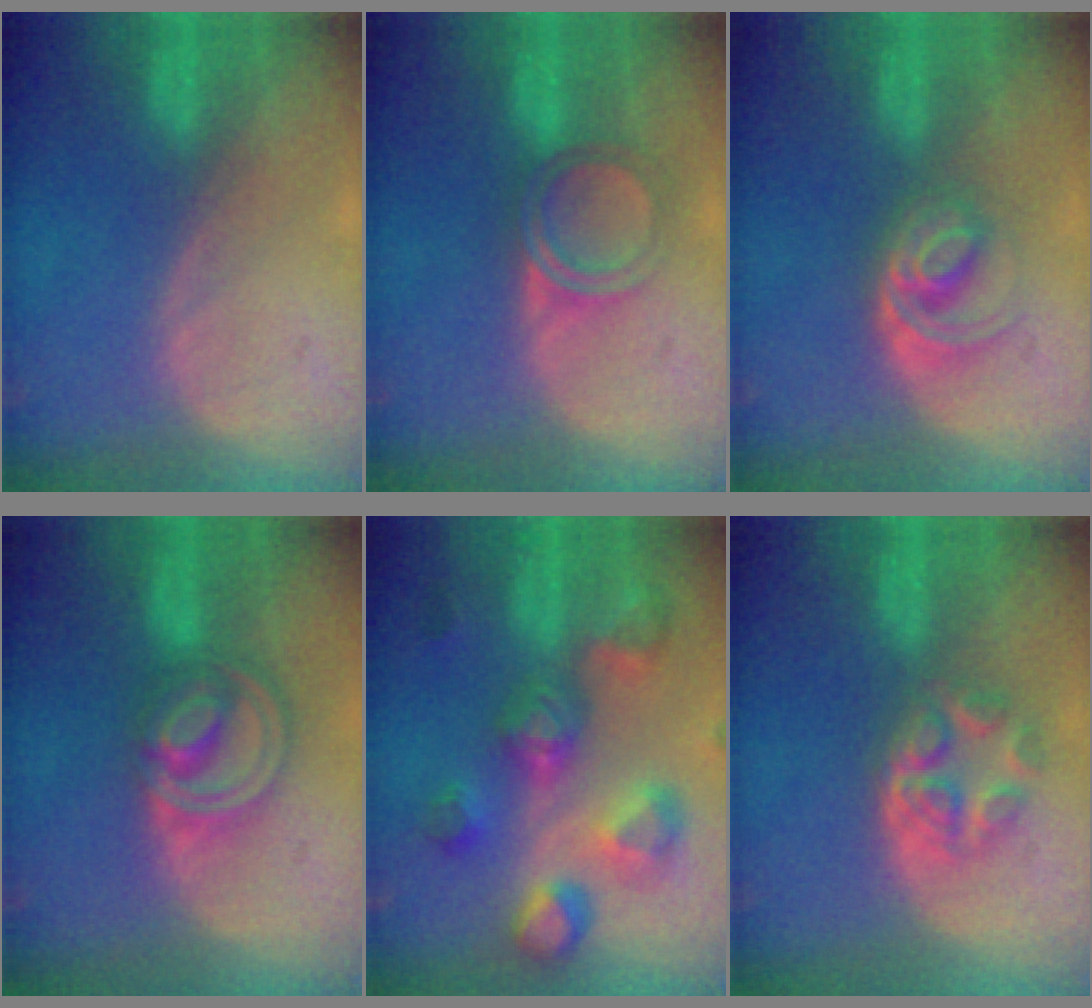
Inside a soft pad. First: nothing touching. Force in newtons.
{"total": 4.8, "press": 4.6, "slide": 1.4}
{"total": 6.2, "press": 5.3, "slide": 3.2}
{"total": 8.1, "press": 6.9, "slide": 4.3}
{"total": 11.3, "press": 10.1, "slide": 5.1}
{"total": 6.3, "press": 5.3, "slide": 3.4}